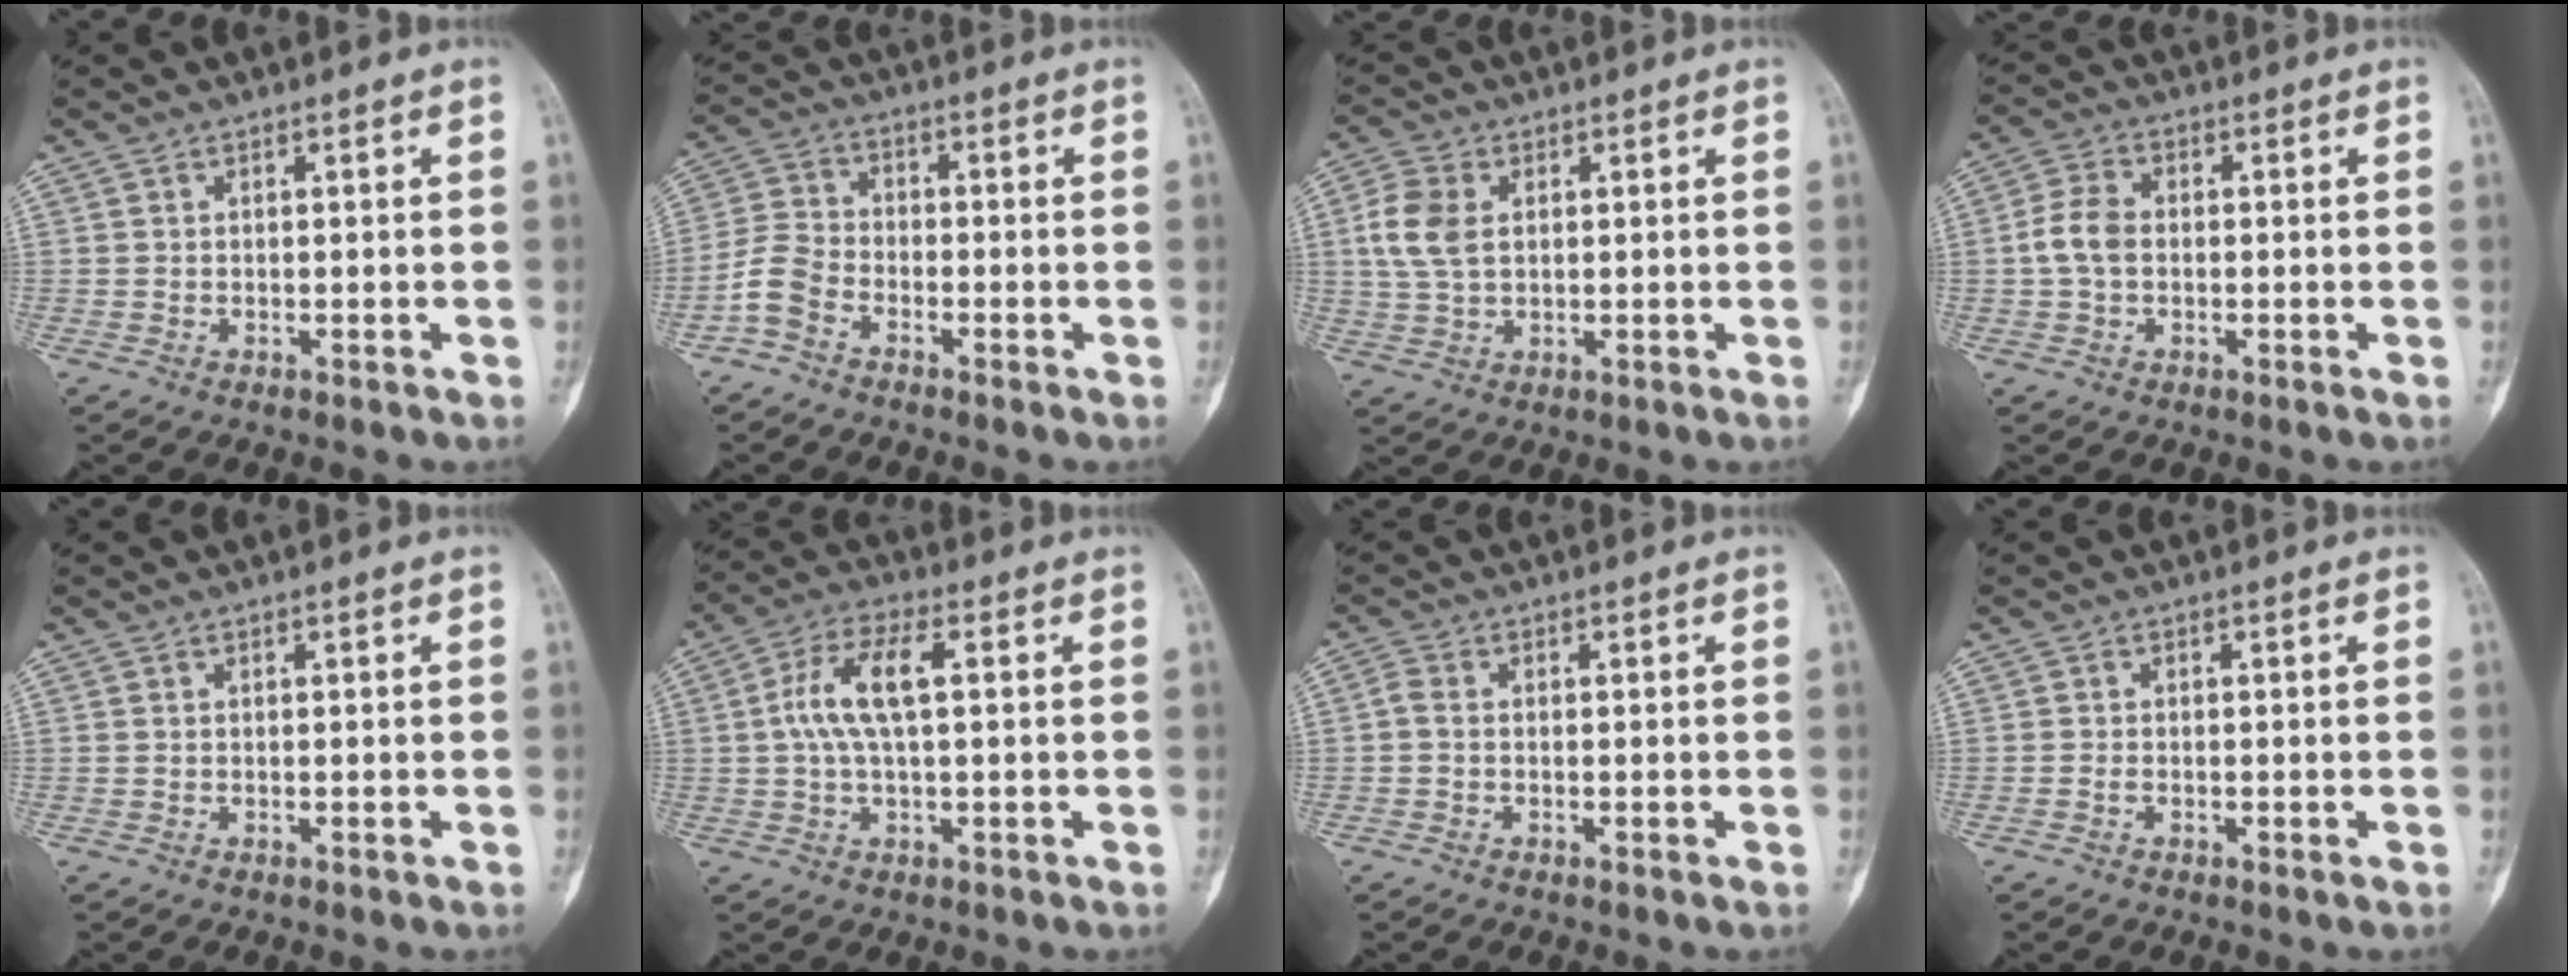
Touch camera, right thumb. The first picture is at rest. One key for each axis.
{"total": 5.8, "fx": -3.3, "fy": 3.6, "fz": 3.1, "tx": -0.065, "ty": 0.020, "tz": -0.078}
{"total": 7.4, "fx": 1.3, "fy": 4.9, "fz": 5.4, "tx": -0.121, "ty": 0.006, "tz": 0.026}
{"total": 5.6, "fx": -0.3, "fy": 3.9, "fz": 4.0, "tx": -0.082, "ty": 0.015, "tz": -0.014}
{"total": 0.0}
{"total": 9.2, "fx": 1.2, "fy": 3.7, "fz": 8.4, "tx": -0.180, "ty": 0.023, "tz": 0.021}
{"total": 1.7, "fx": -0.3, "fy": 1.0, "fz": 1.3, "tx": -0.028, "ty": 0.001, "tz": -0.013}
{"total": 0.6, "fx": -0.3, "fy": 0.4, "fz": 0.3, "tx": -0.007, "ty": 0.001, "tz": -0.008}